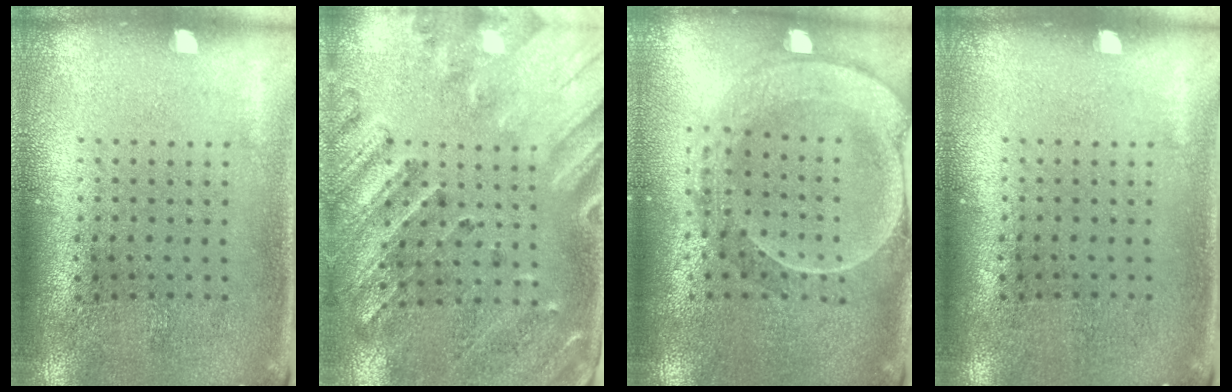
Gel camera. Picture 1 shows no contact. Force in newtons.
{"total": 2.4, "press": 2.1, "slide": 1.3}
{"total": 2.3, "press": 2.1, "slide": 0.9}
{"total": 0.0}